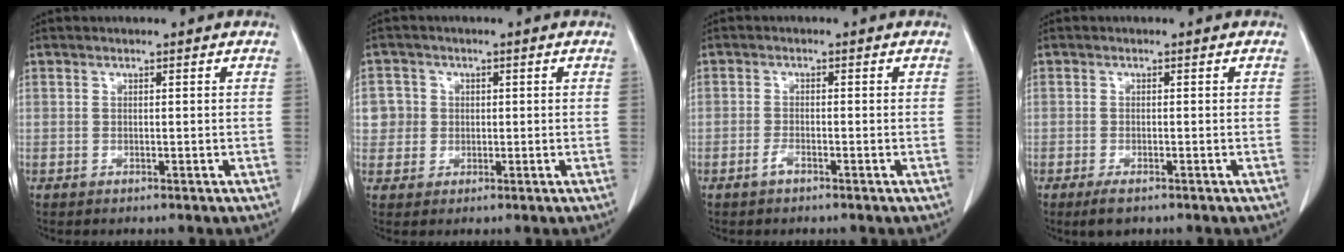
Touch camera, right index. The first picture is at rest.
{"total": 4.2, "force": [0.6, 4.1, 0.1], "torque": [0.012, 0.009, 0.012]}
{"total": 1.5, "force": [-1.0, 0.3, 1.0], "torque": [-0.022, 0.000, -0.020]}
{"total": 2.5, "force": [-1.7, 0.7, 1.8], "torque": [-0.036, -0.005, -0.026]}